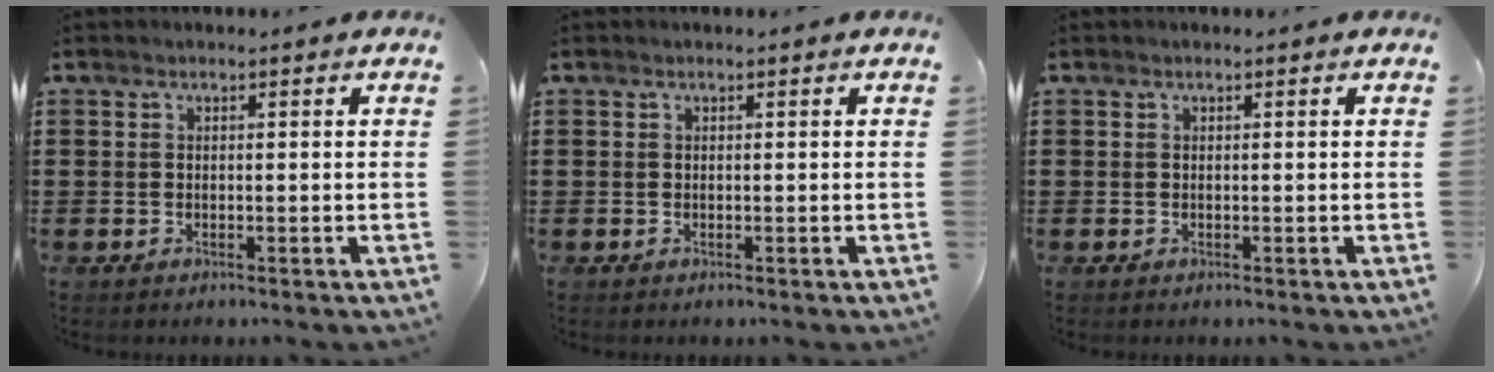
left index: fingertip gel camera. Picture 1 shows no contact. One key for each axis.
{"total": 0.0}
{"total": 0.0}